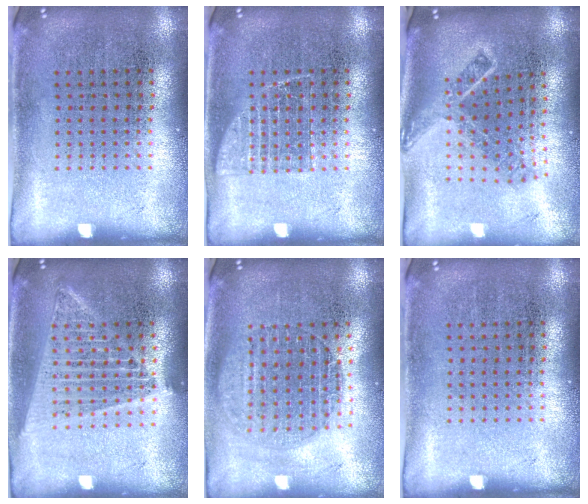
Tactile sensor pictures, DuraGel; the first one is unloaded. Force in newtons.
{"total": 1.6, "press": 1.5, "slide": 0.3}
{"total": 1.9, "press": 1.3, "slide": 1.4}
{"total": 1.6, "press": 1.5, "slide": 0.7}
{"total": 1.6, "press": 1.4, "slide": 0.7}
{"total": 0.0}